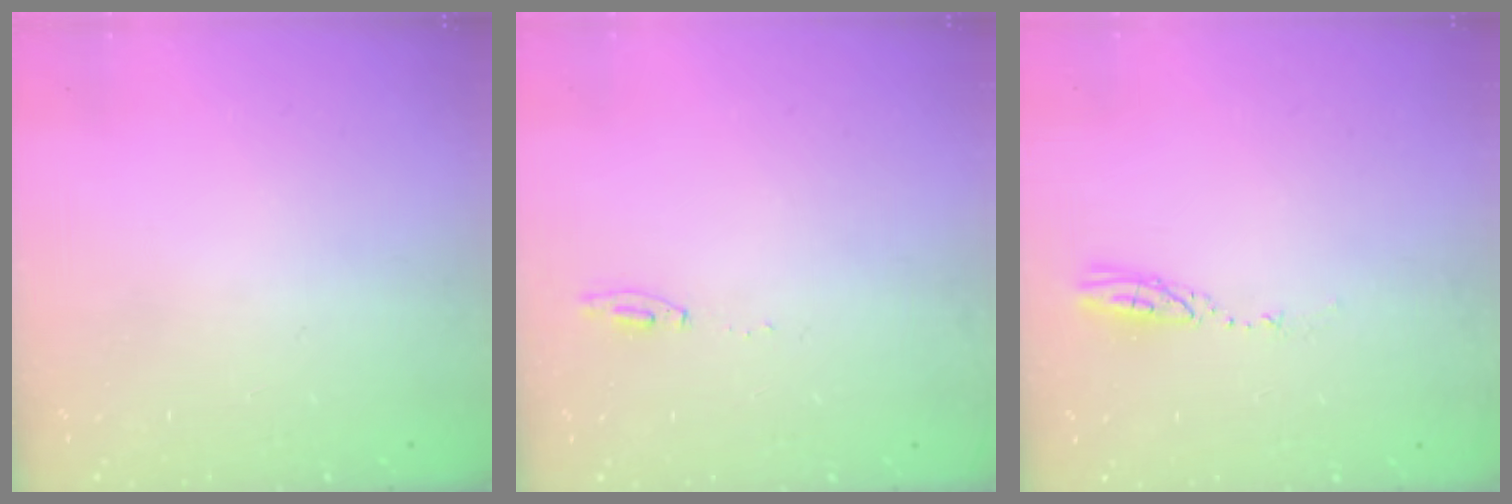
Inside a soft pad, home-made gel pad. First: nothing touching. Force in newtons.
{"total": 4.6, "press": 4.6, "slide": 0.5}
{"total": 3.3, "press": 3.3, "slide": 0.2}